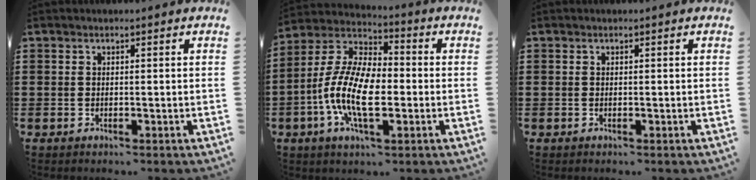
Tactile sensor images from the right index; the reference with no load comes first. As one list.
[{"total": 12.3, "force": [-3.4, 5.5, 10.5], "torque": [-0.253, -0.010, -0.071]}, {"total": 0.0}]